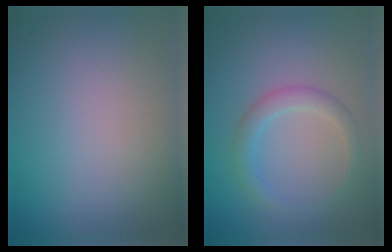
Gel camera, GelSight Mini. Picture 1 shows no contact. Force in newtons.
{"total": 2.2, "press": 2.2, "slide": 0.1}